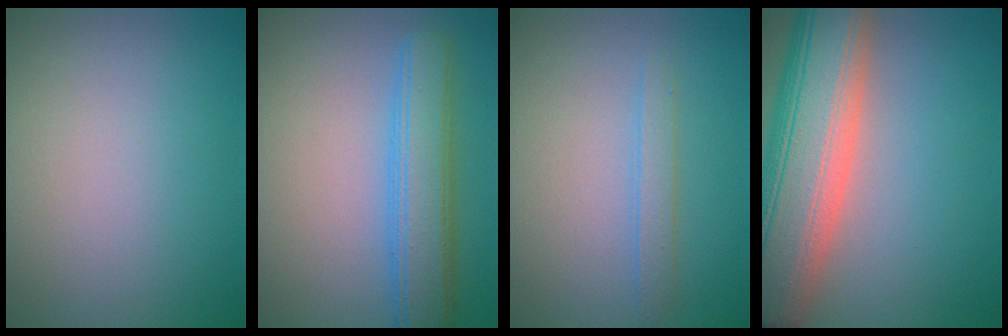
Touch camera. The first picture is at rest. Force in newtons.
{"total": 5.1, "press": 5.1, "slide": 0.2}
{"total": 1.4, "press": 1.4, "slide": 0.0}
{"total": 12.0, "press": 11.9, "slide": 1.0}